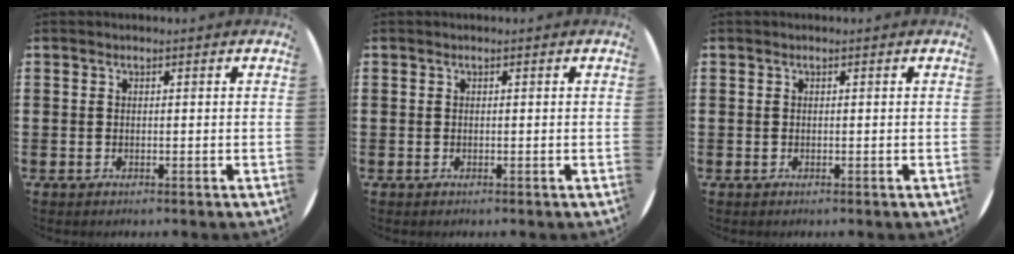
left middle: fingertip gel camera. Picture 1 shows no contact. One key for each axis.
{"total": 0.0}
{"total": 0.0}